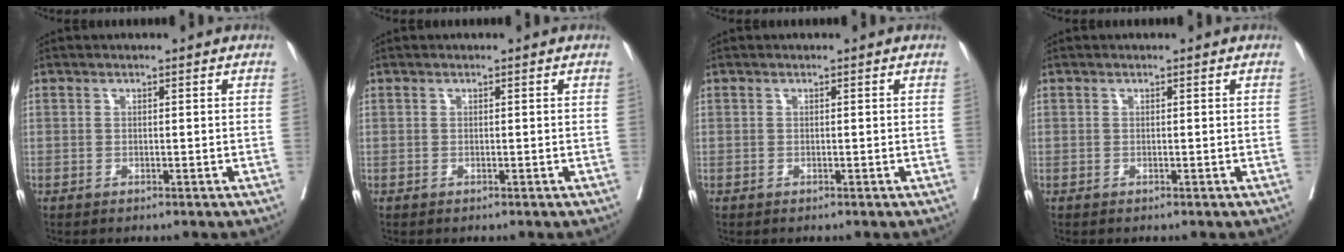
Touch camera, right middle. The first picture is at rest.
{"total": 0.0}
{"total": 0.0}
{"total": 0.0}